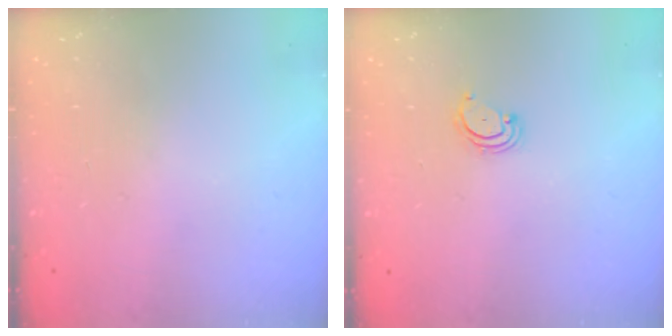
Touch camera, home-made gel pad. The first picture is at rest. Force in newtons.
{"total": 2.9, "press": 2.9, "slide": 0.3}